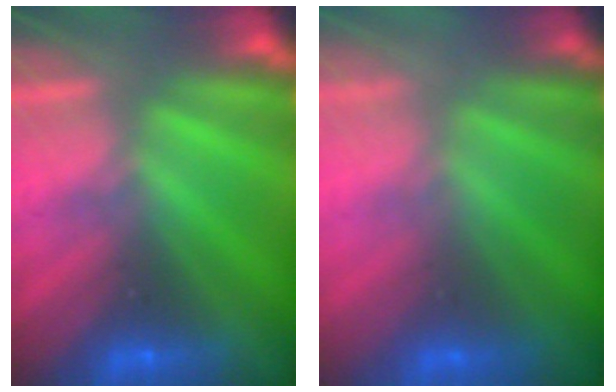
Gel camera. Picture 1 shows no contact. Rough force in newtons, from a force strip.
{"total": 2.9}